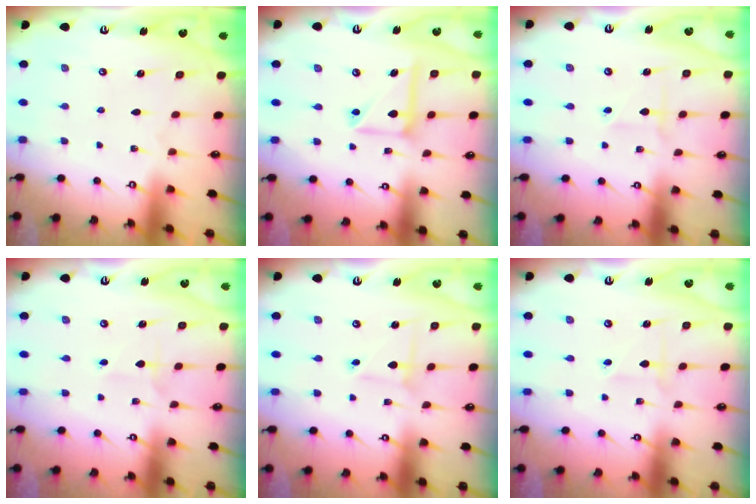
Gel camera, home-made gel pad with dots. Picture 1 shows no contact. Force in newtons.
{"total": 11.8, "press": 11.7, "slide": 1.1}
{"total": 2.1, "press": 1.8, "slide": 1.1}
{"total": 1.9, "press": 1.9, "slide": 0.1}
{"total": 2.4, "press": 2.4, "slide": 0.3}
{"total": 2.3, "press": 2.3, "slide": 0.4}